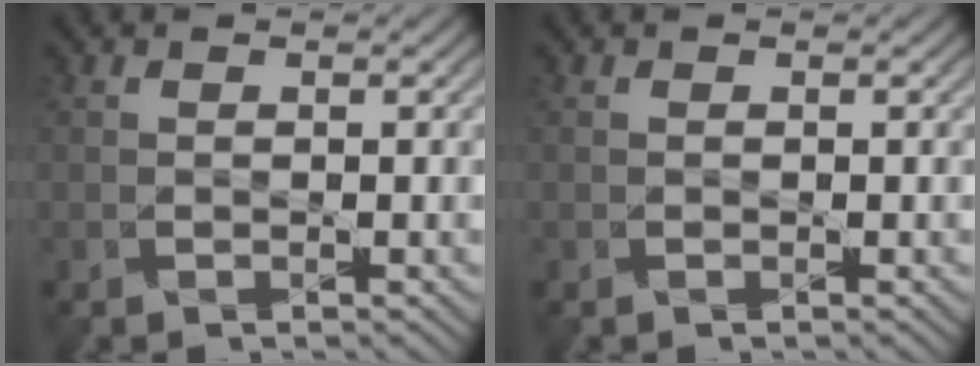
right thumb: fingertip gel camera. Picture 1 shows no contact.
{"total": 0.0}